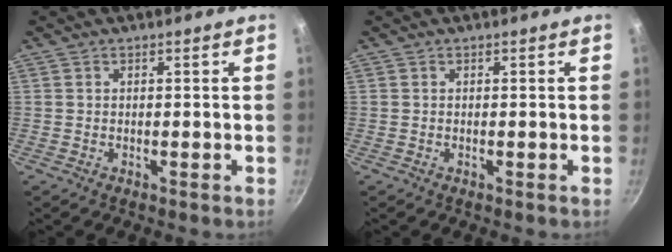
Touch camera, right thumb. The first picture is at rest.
{"total": 0.0}